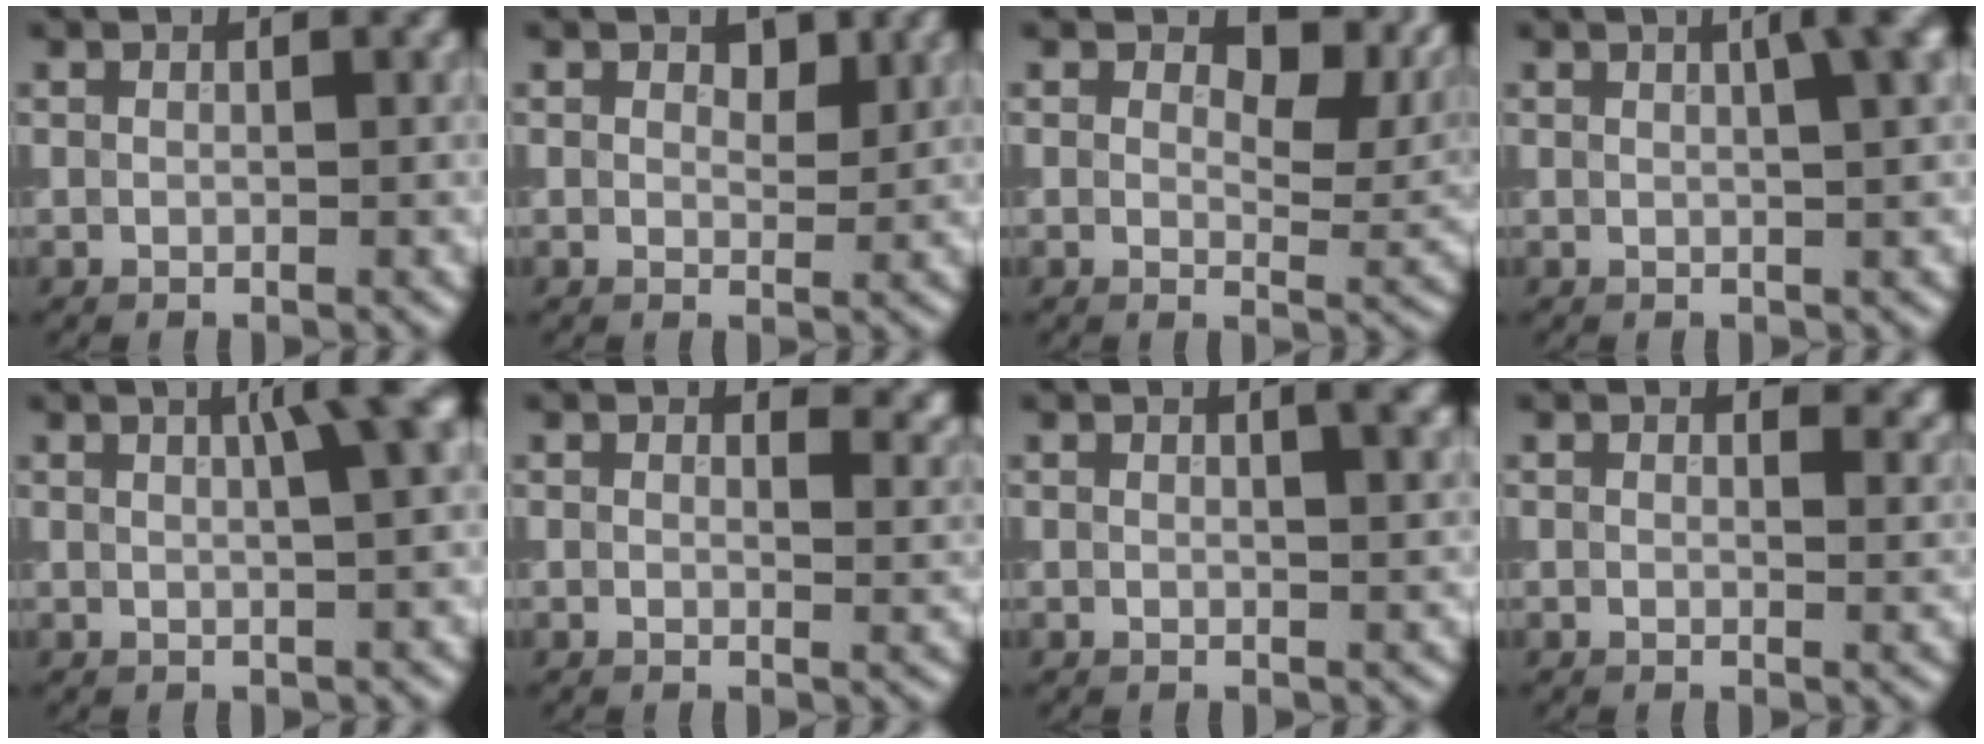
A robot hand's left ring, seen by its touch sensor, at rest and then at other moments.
{"total": 1.4, "force": [0.8, 0.9, 0.8], "torque": [-0.009, -0.003, 0.010]}
{"total": 5.8, "force": [2.0, 3.3, 4.3], "torque": [-0.054, -0.008, 0.025]}
{"total": 3.7, "force": [1.4, 0.9, 3.3], "torque": [-0.035, 0.011, 0.017]}
{"total": 4.4, "force": [1.5, 1.0, 4.1], "torque": [-0.040, 0.017, 0.018]}
{"total": 2.8, "force": [1.7, 1.4, 1.8], "torque": [-0.021, -0.006, 0.020]}
{"total": 2.5, "force": [1.1, 0.8, 2.0], "torque": [-0.012, 0.004, 0.013]}
{"total": 1.8, "force": [1.1, 0.9, 1.1], "torque": [-0.011, -0.007, 0.017]}